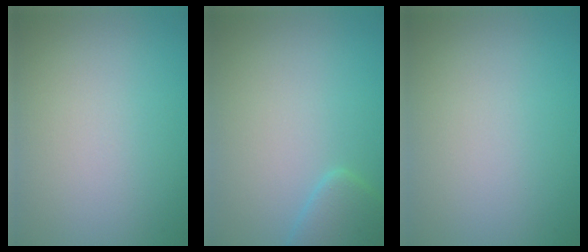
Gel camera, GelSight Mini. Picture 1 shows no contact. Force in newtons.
{"total": 2.3, "press": 2.3, "slide": 0.2}
{"total": 0.0}